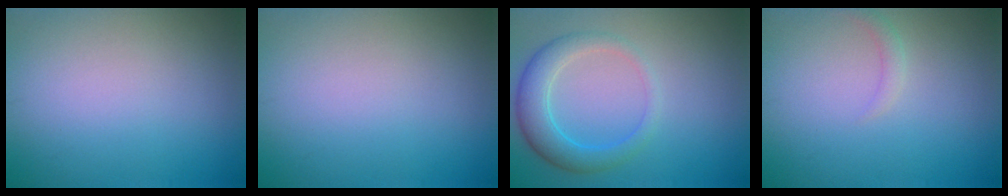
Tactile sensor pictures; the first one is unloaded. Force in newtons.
{"total": 0.0}
{"total": 3.9, "press": 3.9, "slide": 0.2}
{"total": 0.9, "press": 0.9, "slide": 0.1}